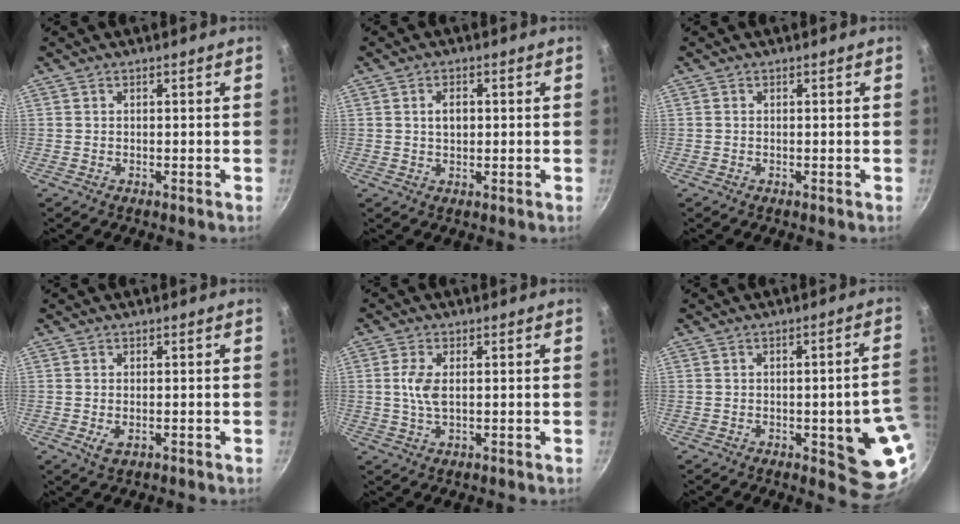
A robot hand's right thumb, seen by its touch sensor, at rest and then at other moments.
{"total": 3.1, "force": [0.5, 1.9, 2.3], "torque": [-0.028, 0.004, 0.008]}
{"total": 0.0}
{"total": 2.5, "force": [-0.6, 1.4, 2.0], "torque": [-0.036, -0.006, -0.008]}
{"total": 4.6, "force": [0.5, 2.2, 4.0], "torque": [-0.086, 0.002, 0.009]}
{"total": 13.4, "force": [-2.5, 4.3, 12.4], "torque": [-0.096, 0.012, -0.028]}